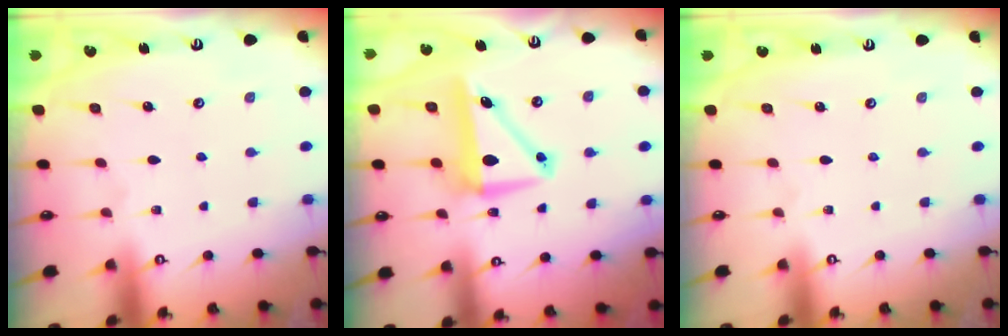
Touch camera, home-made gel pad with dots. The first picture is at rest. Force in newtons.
{"total": 8.7, "press": 8.4, "slide": 2.1}
{"total": 0.0}